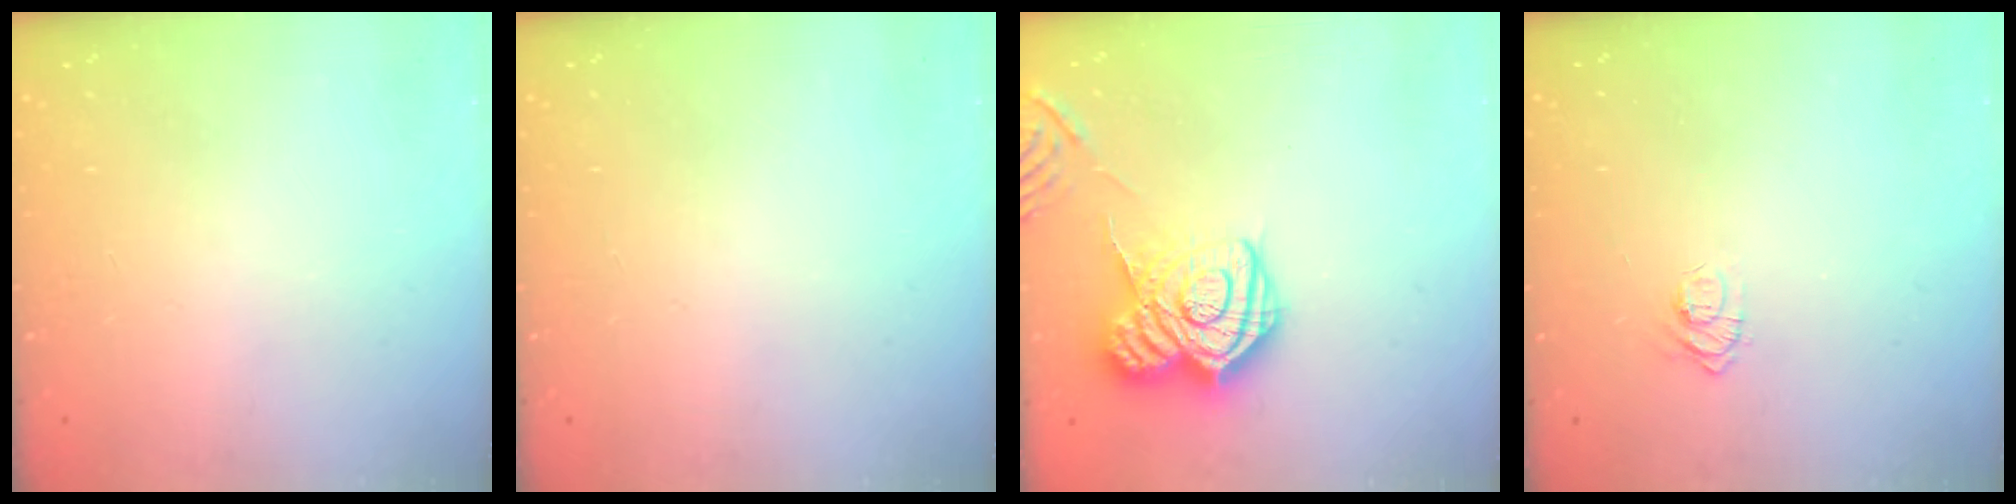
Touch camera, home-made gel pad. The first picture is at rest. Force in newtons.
{"total": 0.0}
{"total": 16.6, "press": 16.6, "slide": 1.1}
{"total": 4.5, "press": 4.5, "slide": 0.5}